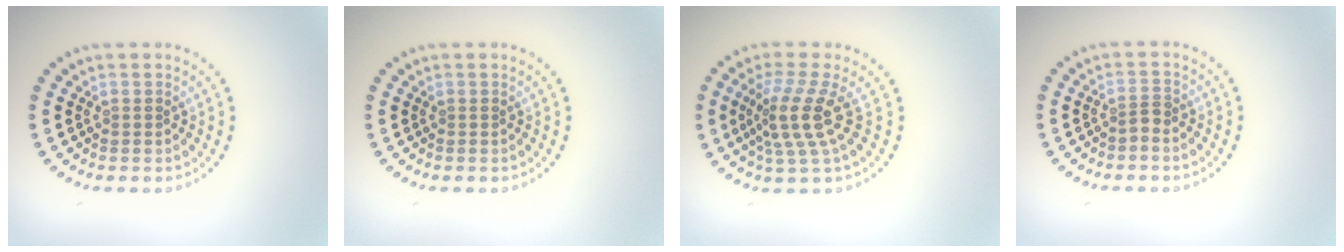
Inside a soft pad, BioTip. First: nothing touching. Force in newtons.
{"total": 0.0}
{"total": 3.9, "press": 3.0, "slide": 2.6}
{"total": 0.8, "press": 0.5, "slide": 0.6}